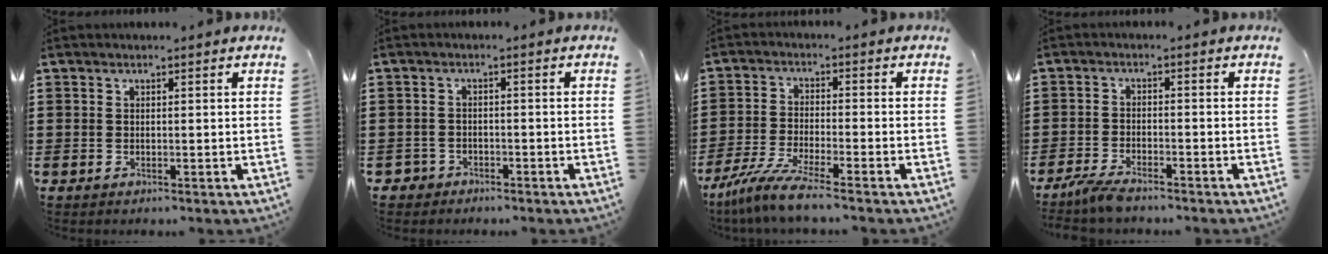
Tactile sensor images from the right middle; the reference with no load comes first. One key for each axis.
{"total": 1.9, "fx": -1.7, "fy": 0.8, "fz": -0.1, "tx": -0.004, "ty": -0.001, "tz": -0.038}
{"total": 6.5, "fx": -5.6, "fy": -0.4, "fz": 3.2, "tx": -0.083, "ty": -0.020, "tz": -0.112}
{"total": 3.3, "fx": -3.0, "fy": 0.3, "fz": 1.4, "tx": -0.045, "ty": -0.006, "tz": -0.066}